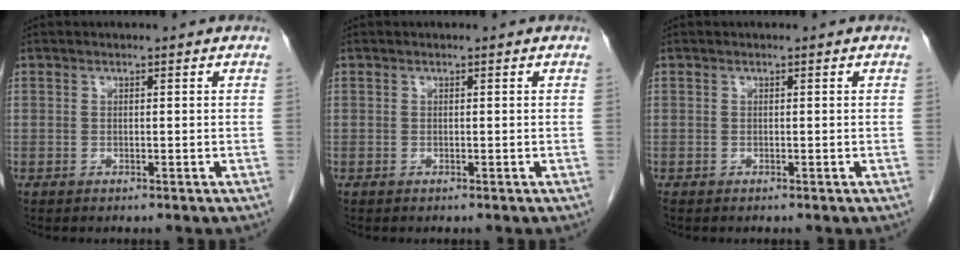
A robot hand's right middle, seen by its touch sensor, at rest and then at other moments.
{"total": 0.0}
{"total": 0.0}